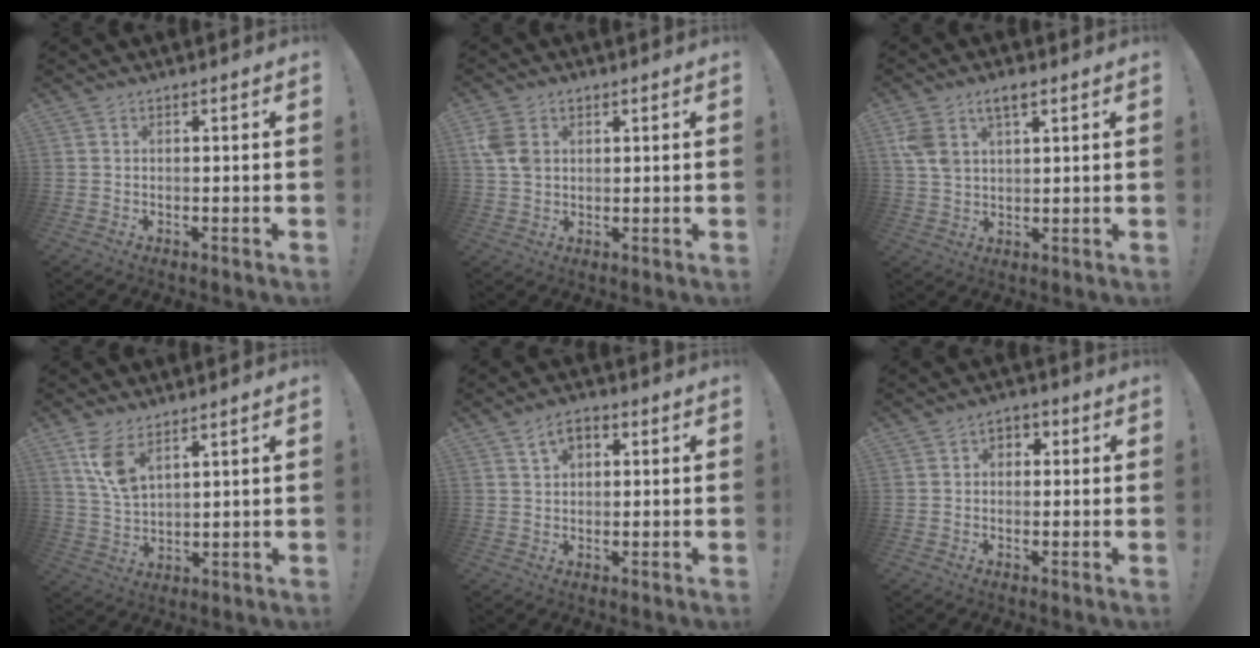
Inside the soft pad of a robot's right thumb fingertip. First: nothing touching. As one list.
[{"total": 6.1, "force": [2.0, 4.7, 3.4], "torque": [-0.063, 0.001, 0.040]}, {"total": 7.0, "force": [3.7, 3.8, 4.5], "torque": [-0.081, -0.007, 0.070]}, {"total": 8.4, "force": [5.0, 3.8, 5.6], "torque": [-0.104, -0.024, 0.093]}, {"total": 5.3, "force": [2.1, 3.3, 3.5], "torque": [-0.057, 0.002, 0.037]}, {"total": 3.2, "force": [-0.8, 2.7, 1.5], "torque": [-0.017, 0.009, -0.016]}]